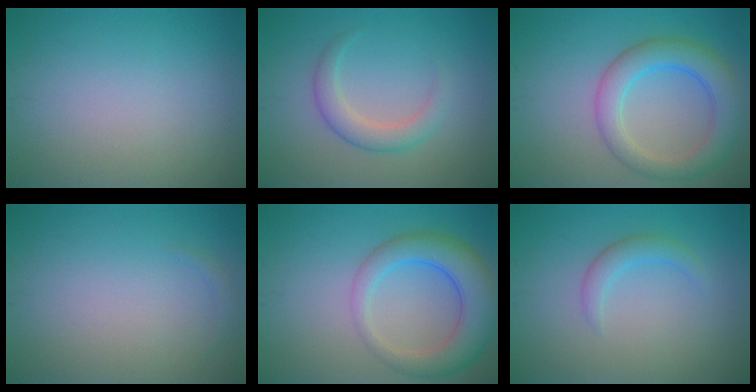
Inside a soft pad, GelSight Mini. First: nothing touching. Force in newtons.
{"total": 2.6, "press": 2.6, "slide": 0.1}
{"total": 5.5, "press": 5.5, "slide": 0.2}
{"total": 0.5, "press": 0.5, "slide": 0.1}
{"total": 6.1, "press": 6.1, "slide": 0.3}
{"total": 1.8, "press": 1.8, "slide": 0.1}